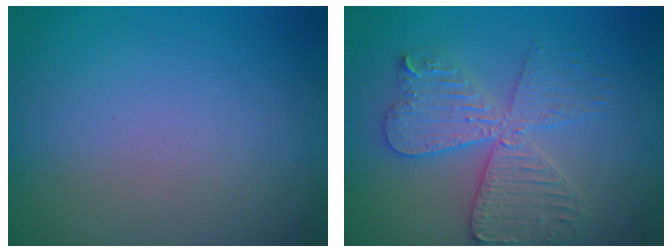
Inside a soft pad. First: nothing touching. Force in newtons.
{"total": 5.7, "press": 5.7, "slide": 0.9}